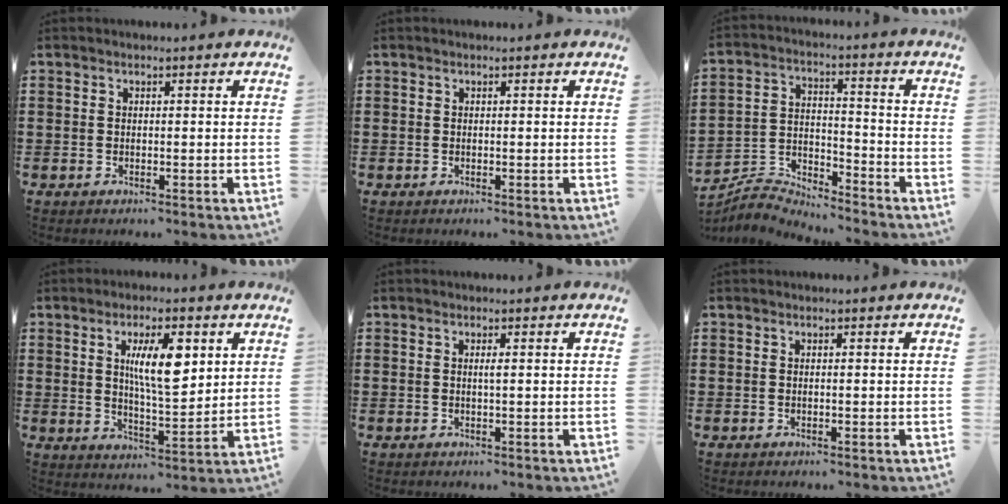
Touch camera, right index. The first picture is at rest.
{"total": 0.0}
{"total": 4.8, "force": [-4.7, 0.8, 0.3], "torque": [-0.022, 0.001, -0.102]}
{"total": 8.9, "force": [3.0, 2.9, 7.9], "torque": [-0.144, 0.001, 0.047]}
{"total": 0.8, "force": [0.1, 0.0, 0.8], "torque": [-0.015, -0.003, 0.002]}
{"total": 0.0}